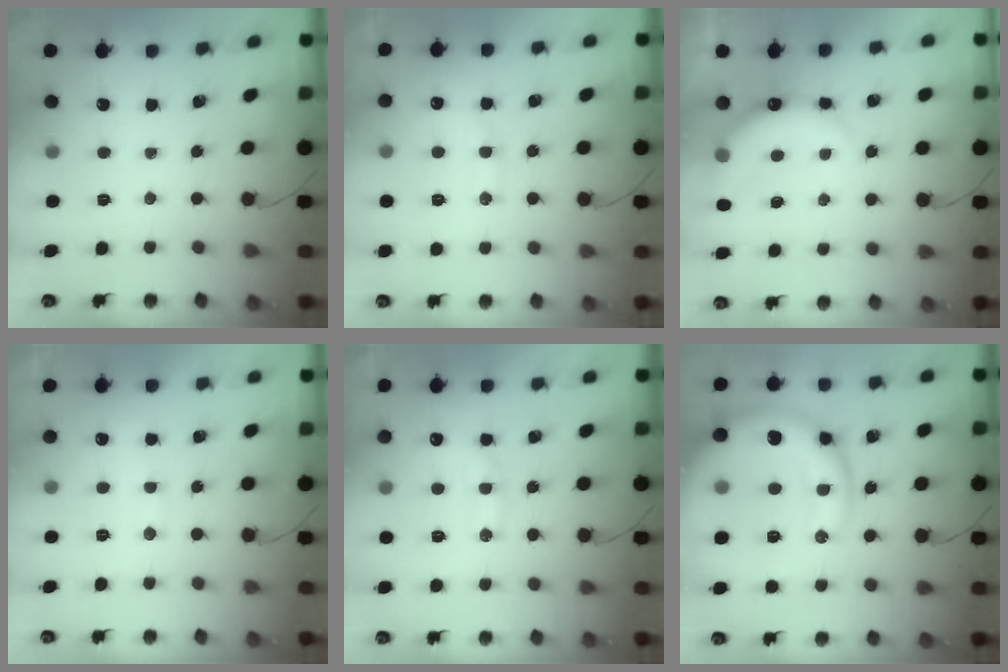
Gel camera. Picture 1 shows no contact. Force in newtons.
{"total": 10.8, "press": 10.7, "slide": 1.0}
{"total": 8.9, "press": 8.8, "slide": 0.8}
{"total": 8.3, "press": 8.2, "slide": 1.3}
{"total": 13.2, "press": 13.2, "slide": 0.8}
{"total": 20.3, "press": 20.1, "slide": 2.4}